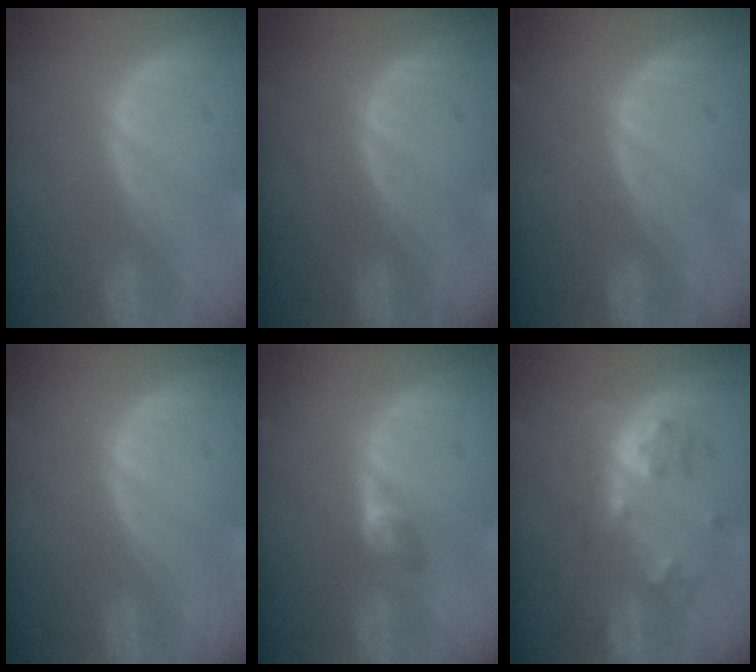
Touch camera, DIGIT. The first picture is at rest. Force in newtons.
{"total": 0.0}
{"total": 0.0}
{"total": 0.0}
{"total": 2.9, "press": 2.4, "slide": 1.5}
{"total": 6.6, "press": 5.7, "slide": 3.2}